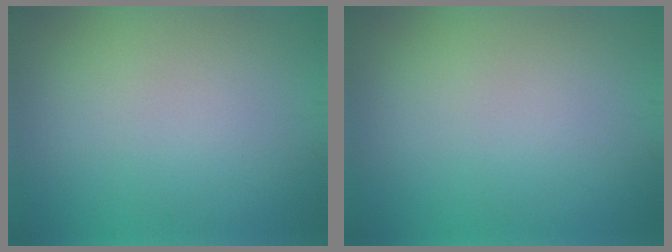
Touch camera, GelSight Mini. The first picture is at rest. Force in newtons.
{"total": 0.0}